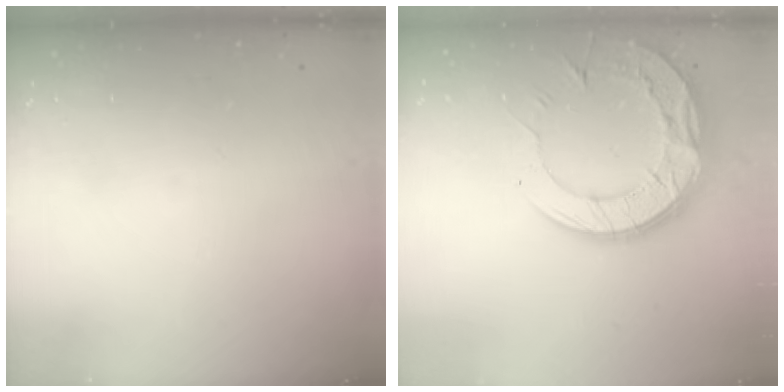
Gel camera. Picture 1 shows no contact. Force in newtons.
{"total": 19.5, "press": 19.4, "slide": 1.6}